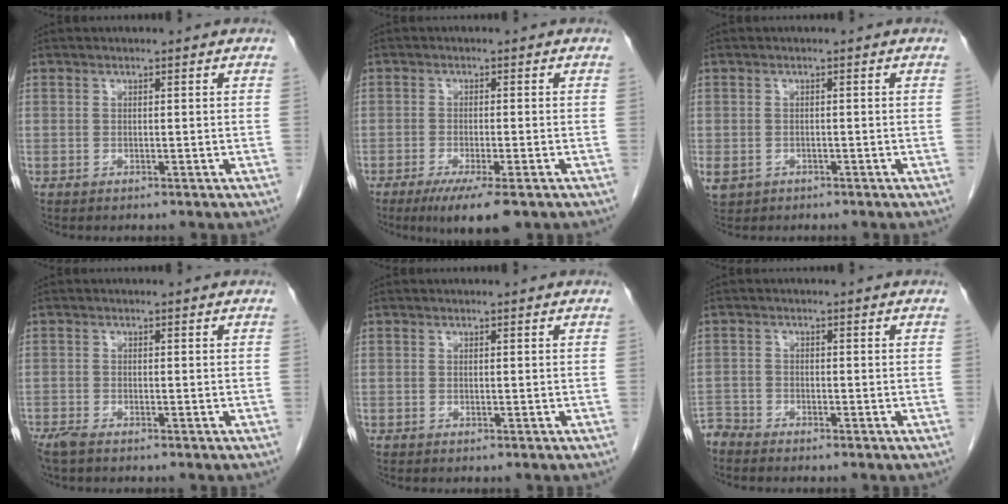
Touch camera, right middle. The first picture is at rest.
{"total": 6.3, "force": [-3.9, 1.0, 4.8], "torque": [-0.075, -0.015, -0.060]}
{"total": 4.0, "force": [-2.0, 3.2, 1.2], "torque": [-0.027, -0.002, -0.029]}
{"total": 2.1, "force": [-1.7, 0.3, 1.2], "torque": [-0.030, -0.007, -0.036]}
{"total": 0.0}
{"total": 2.4, "force": [-2.3, 0.0, -0.4], "torque": [0.017, -0.009, -0.045]}